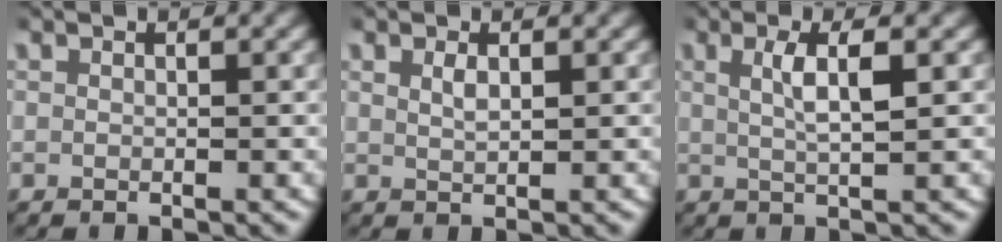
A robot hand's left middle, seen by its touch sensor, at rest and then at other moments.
{"total": 1.1, "force": [0.6, 0.2, 0.8], "torque": [-0.018, -0.005, 0.016]}
{"total": 2.7, "force": [0.8, 0.2, 2.6], "torque": [-0.047, -0.001, 0.016]}